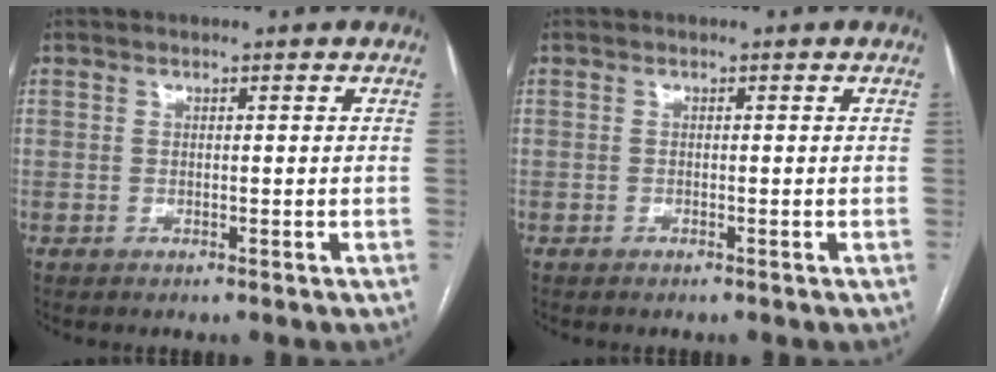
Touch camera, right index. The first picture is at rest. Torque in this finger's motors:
{"motor_torque": [0.00, -0.01, 0.06, 0.01]}